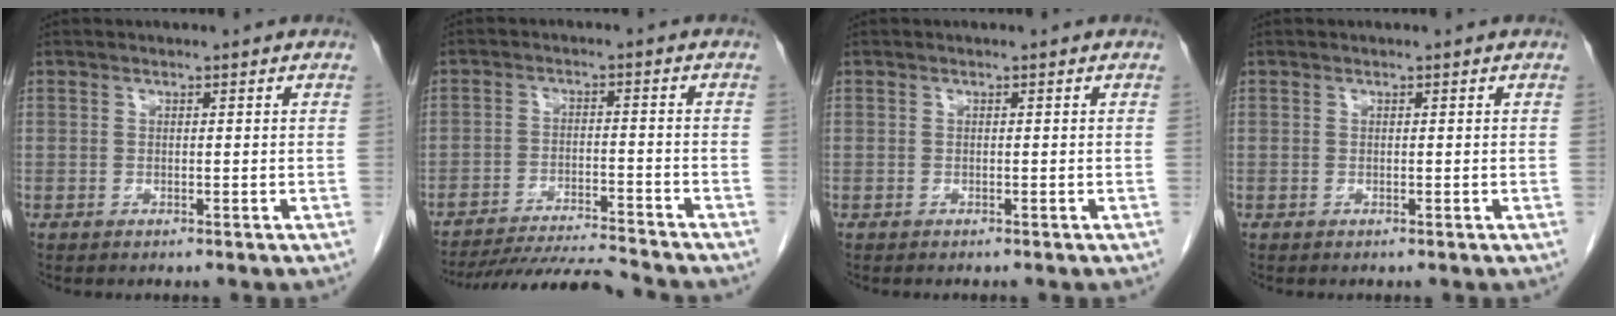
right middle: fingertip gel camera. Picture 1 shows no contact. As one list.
[{"total": 11.5, "force": [-11.1, -0.9, 2.7], "torque": [-0.040, -0.015, -0.182]}, {"total": 0.9, "force": [-0.8, 0.1, 0.4], "torque": [-0.008, -0.002, -0.011]}, {"total": 0.0}]